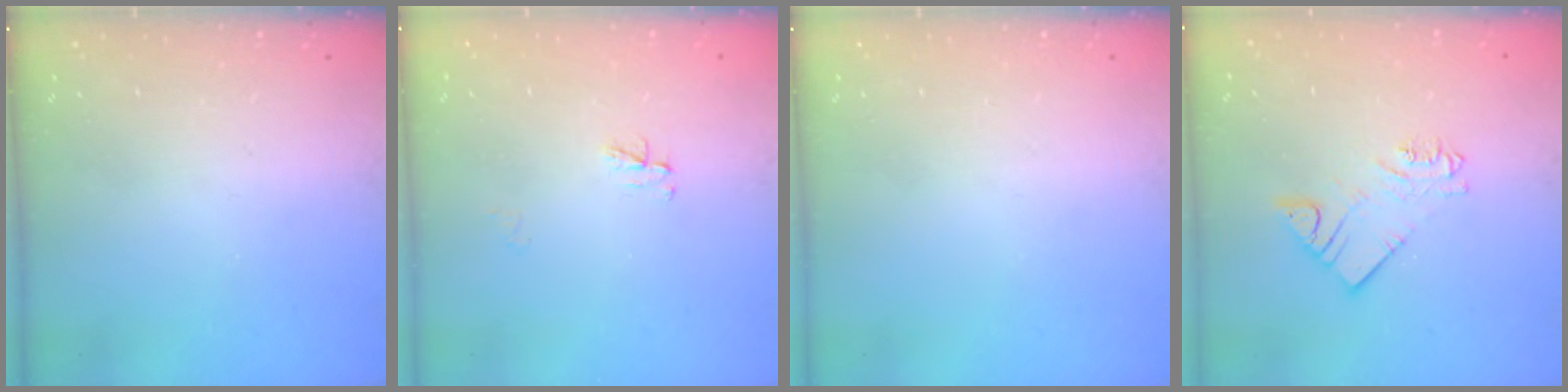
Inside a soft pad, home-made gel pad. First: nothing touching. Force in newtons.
{"total": 3.0, "press": 3.0, "slide": 0.4}
{"total": 0.0}
{"total": 4.0, "press": 4.0, "slide": 0.2}